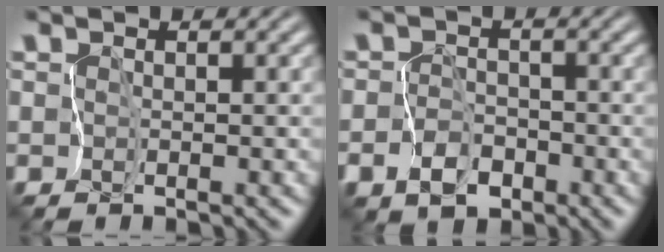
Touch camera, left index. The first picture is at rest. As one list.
[{"total": 3.8, "force": [-2.1, 2.8, 1.6], "torque": [-0.018, 0.005, -0.042]}]